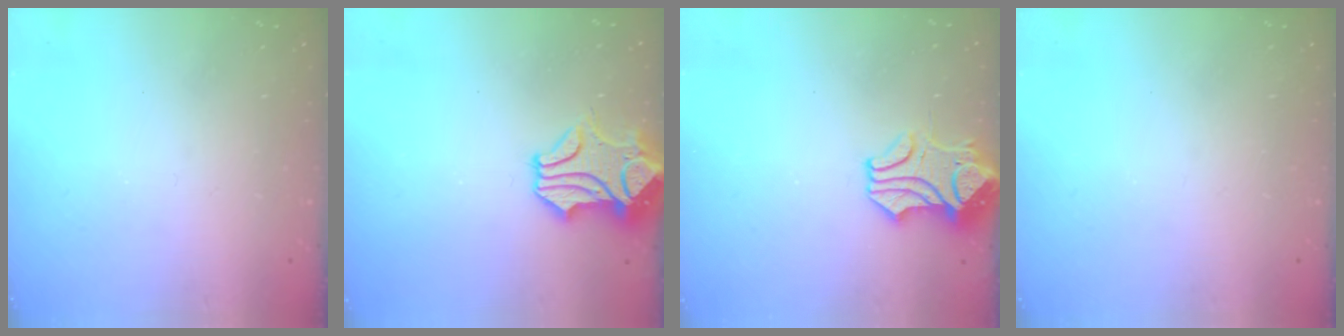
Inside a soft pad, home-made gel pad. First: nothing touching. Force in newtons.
{"total": 2.1, "press": 1.6, "slide": 1.3}
{"total": 1.6, "press": 1.4, "slide": 0.9}
{"total": 0.0}